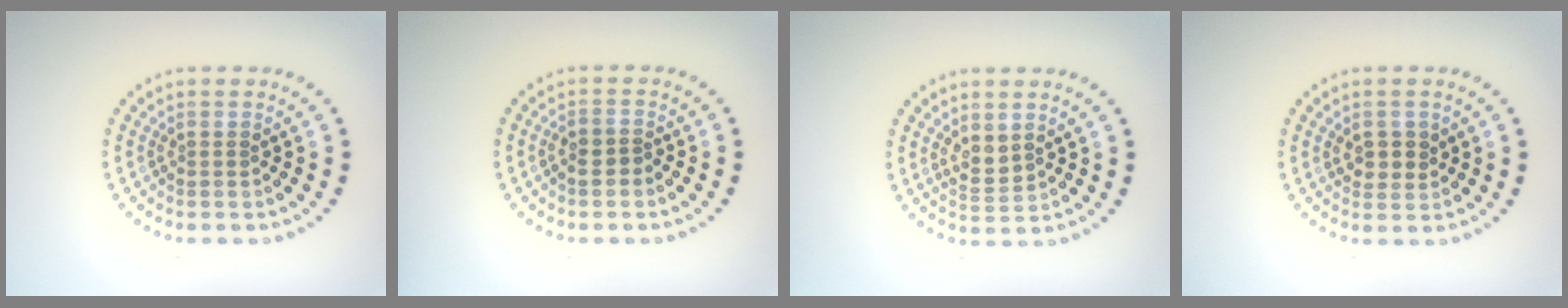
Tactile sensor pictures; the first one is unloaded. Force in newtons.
{"total": 1.6, "press": 1.4, "slide": 0.6}
{"total": 2.1, "press": 1.9, "slide": 1.0}
{"total": 2.0, "press": 1.9, "slide": 0.6}